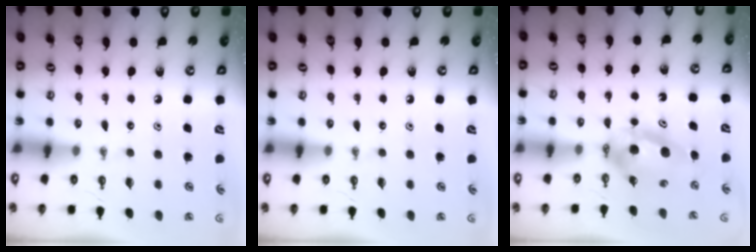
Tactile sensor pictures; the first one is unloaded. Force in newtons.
{"total": 0.0}
{"total": 5.8, "press": 5.7, "slide": 0.8}